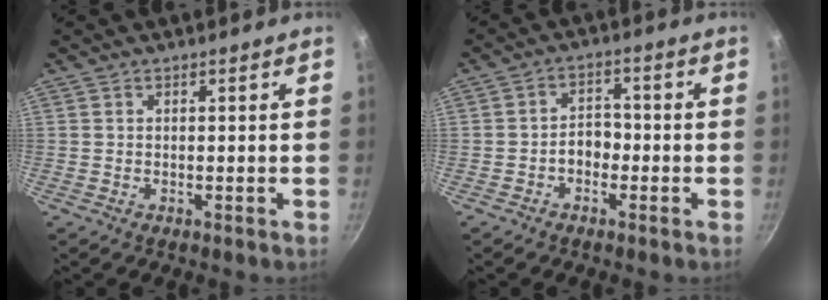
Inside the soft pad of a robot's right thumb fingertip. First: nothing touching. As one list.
[{"total": 4.2, "force": [-1.6, 2.9, 2.5], "torque": [-0.022, 0.022, -0.035]}]